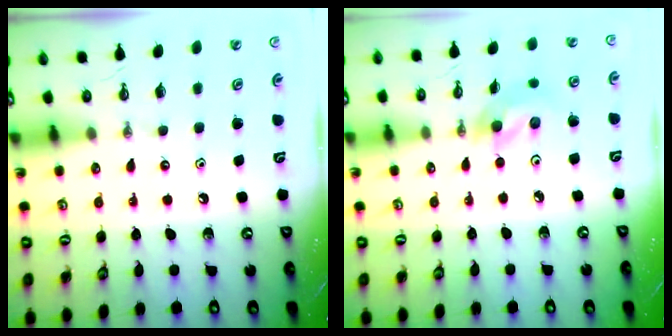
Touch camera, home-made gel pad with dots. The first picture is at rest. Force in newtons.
{"total": 7.5, "press": 7.2, "slide": 2.1}